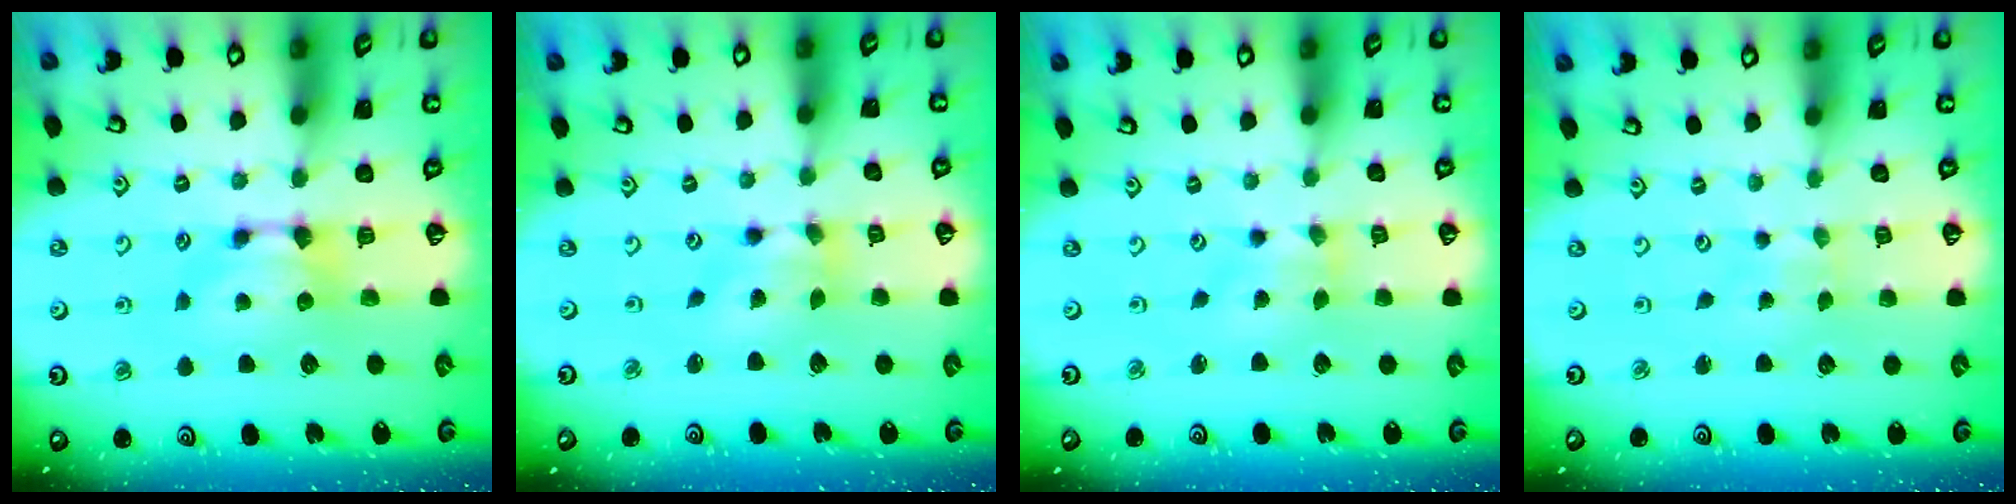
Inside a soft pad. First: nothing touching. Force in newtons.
{"total": 2.7, "press": 2.3, "slide": 1.4}
{"total": 1.7, "press": 1.3, "slide": 1.1}
{"total": 3.9, "press": 3.9, "slide": 0.0}